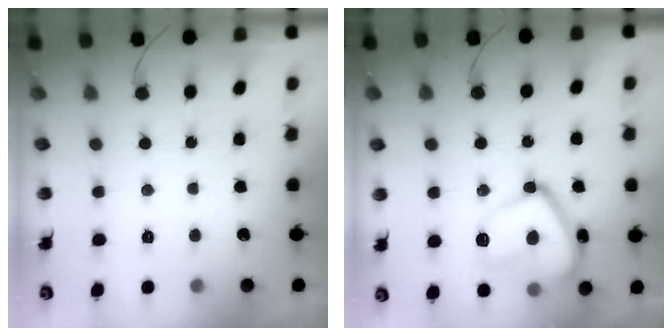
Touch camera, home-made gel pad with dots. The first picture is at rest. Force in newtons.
{"total": 17.3, "press": 17.3, "slide": 1.2}